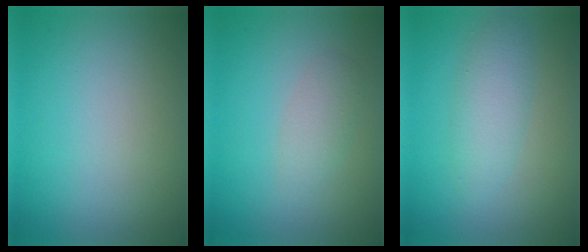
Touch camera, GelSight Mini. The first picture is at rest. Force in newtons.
{"total": 1.8, "press": 1.8, "slide": 0.0}
{"total": 2.6, "press": 2.6, "slide": 0.2}